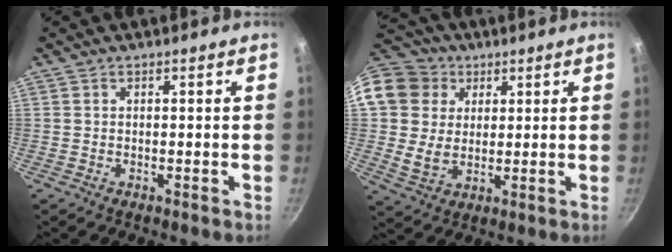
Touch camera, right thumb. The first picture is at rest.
{"total": 15.9, "force": [6.1, 13.2, 6.3], "torque": [-0.123, 0.003, 0.109]}